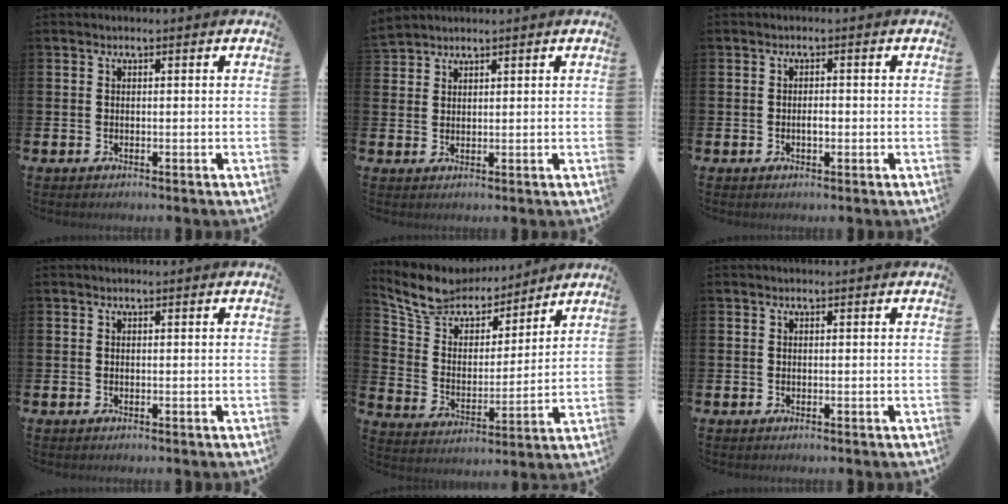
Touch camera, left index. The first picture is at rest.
{"total": 2.6, "force": [2.5, 0.4, -0.3], "torque": [0.014, -0.014, 0.046]}
{"total": 1.3, "force": [-0.2, 0.6, 1.1], "torque": [-0.014, -0.001, -0.006]}
{"total": 0.0}
{"total": 9.0, "force": [8.4, 3.2, 1.1], "torque": [-0.074, -0.059, 0.152]}
{"total": 0.0}